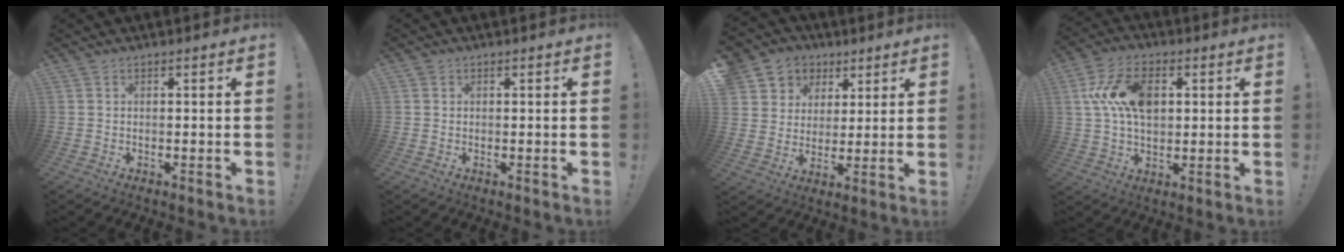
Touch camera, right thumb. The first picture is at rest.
{"total": 0.7, "force": [0.3, 0.7, 0.0], "torque": [-0.005, 0.004, 0.008]}
{"total": 9.3, "force": [4.0, 8.2, 1.7], "torque": [-0.026, -0.029, 0.084]}
{"total": 15.0, "force": [3.2, 9.8, 10.9], "torque": [-0.198, 0.011, 0.061]}